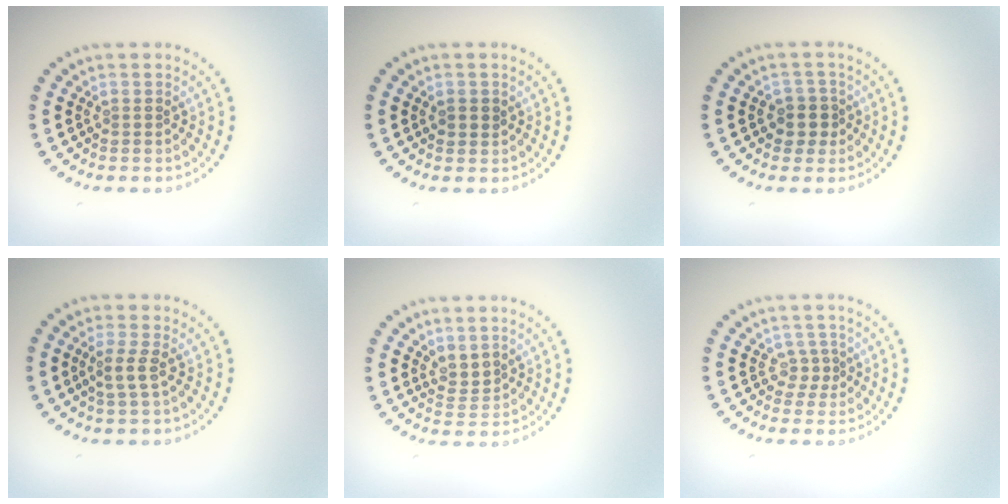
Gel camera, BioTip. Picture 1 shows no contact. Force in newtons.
{"total": 1.2, "press": 1.1, "slide": 0.4}
{"total": 2.1, "press": 1.9, "slide": 1.0}
{"total": 1.8, "press": 1.5, "slide": 0.9}
{"total": 1.7, "press": 1.3, "slide": 1.0}
{"total": 1.3, "press": 0.9, "slide": 1.0}